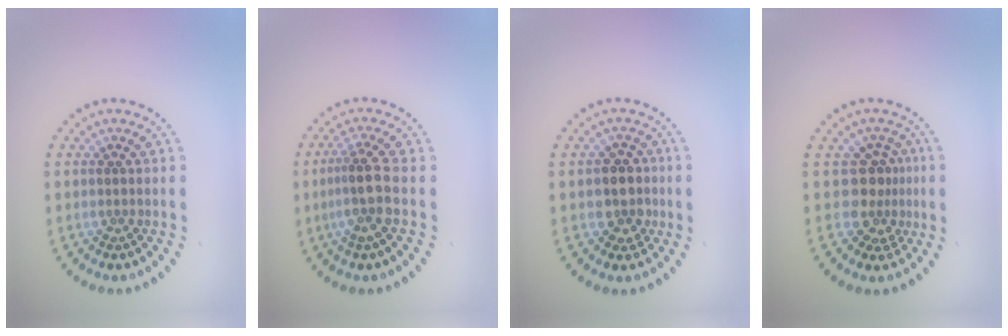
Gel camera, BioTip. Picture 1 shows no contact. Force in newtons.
{"total": 3.0, "press": 2.2, "slide": 2.0}
{"total": 2.8, "press": 2.6, "slide": 1.1}
{"total": 2.9, "press": 2.2, "slide": 1.9}